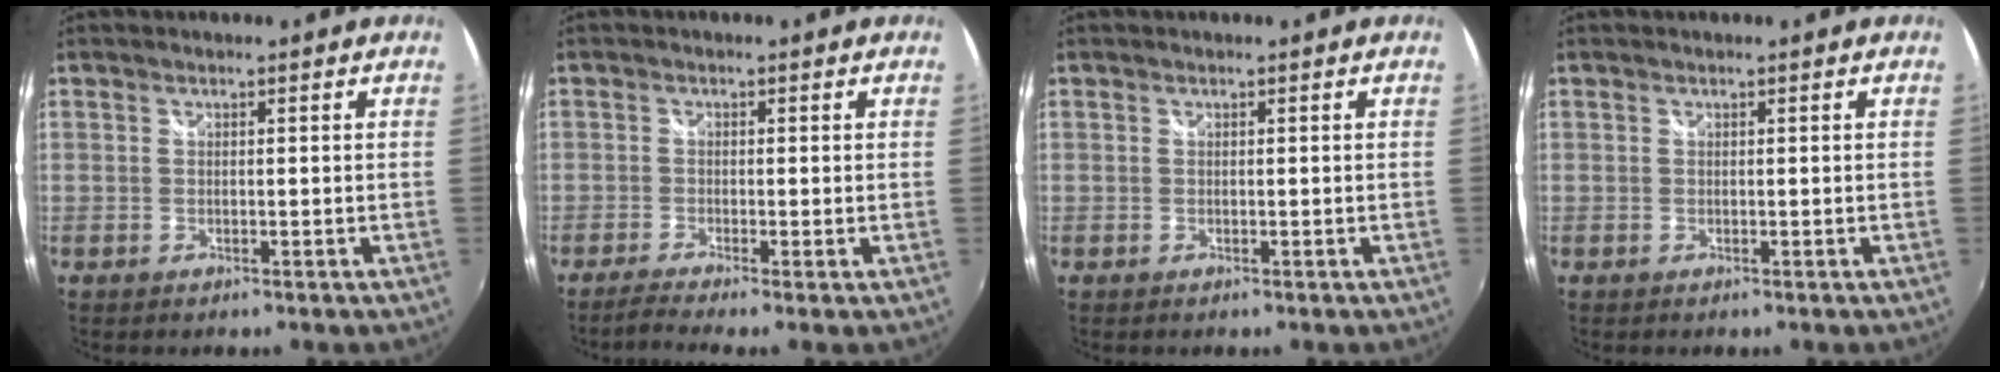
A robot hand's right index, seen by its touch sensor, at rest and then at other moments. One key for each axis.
{"total": 2.3, "fx": -1.7, "fy": -0.5, "fz": 1.4, "tx": -0.040, "ty": -0.009, "tz": -0.043}
{"total": 0.0}
{"total": 0.0}